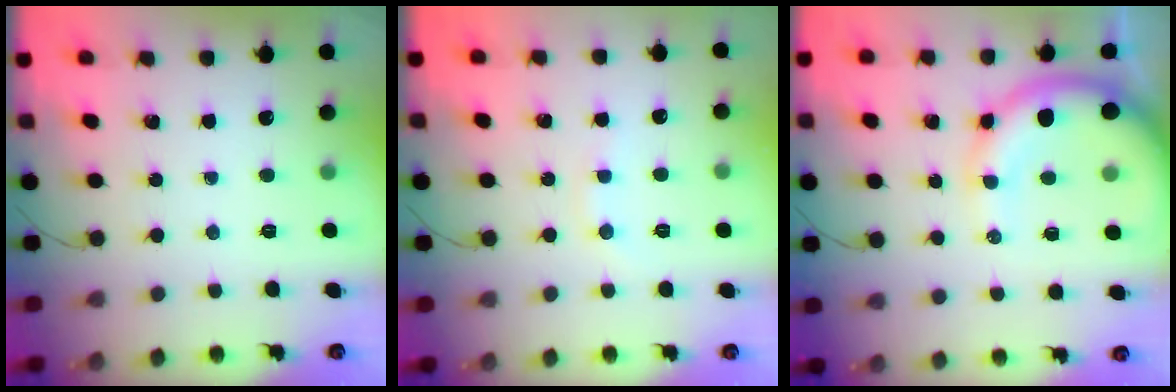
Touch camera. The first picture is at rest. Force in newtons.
{"total": 4.8, "press": 4.7, "slide": 1.3}
{"total": 12.7, "press": 12.4, "slide": 2.7}